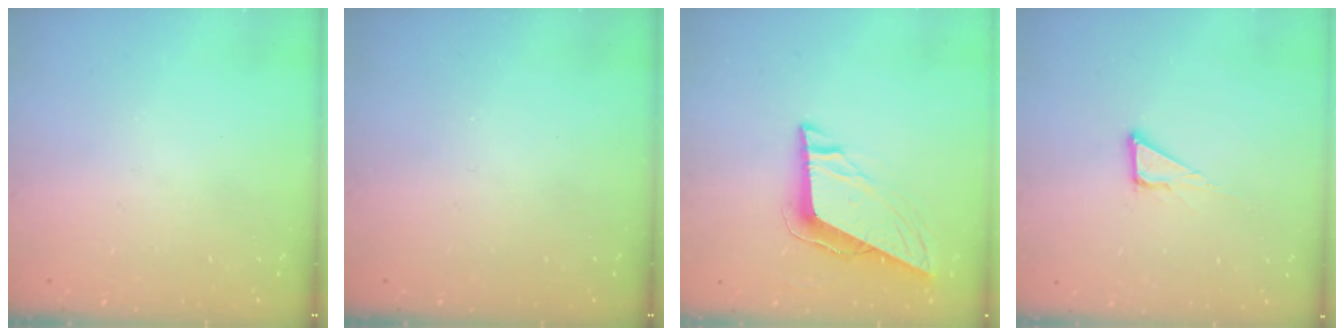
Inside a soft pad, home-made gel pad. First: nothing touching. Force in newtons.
{"total": 0.0}
{"total": 8.9, "press": 8.8, "slide": 1.2}
{"total": 5.0, "press": 5.0, "slide": 0.1}